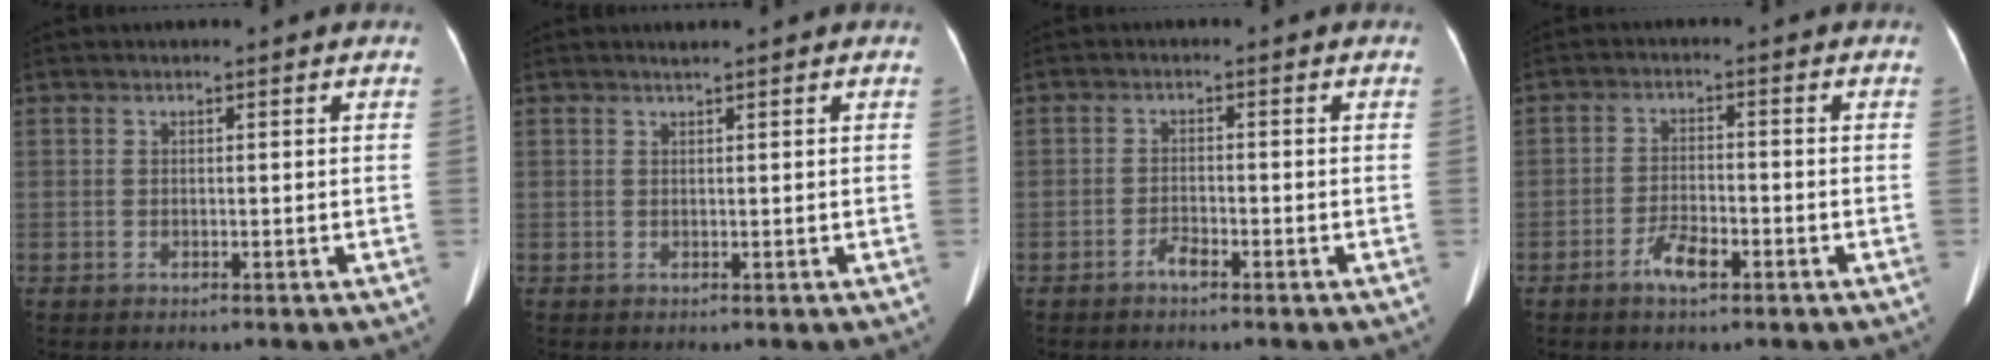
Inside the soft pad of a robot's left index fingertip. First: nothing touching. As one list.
[{"total": 0.6, "force": [0.5, -0.1, 0.2], "torque": [-0.011, -0.001, 0.015]}, {"total": 1.7, "force": [-1.4, 0.4, 0.9], "torque": [-0.019, 0.000, -0.025]}, {"total": 4.0, "force": [-2.5, 1.3, 2.9], "torque": [-0.058, 0.001, -0.045]}]